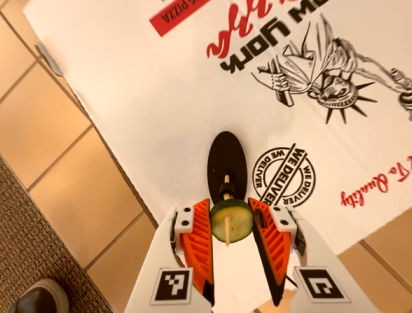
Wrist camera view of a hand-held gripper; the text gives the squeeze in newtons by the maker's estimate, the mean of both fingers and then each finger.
{"total": 8.6, "left": 8.6, "right": 8.6}